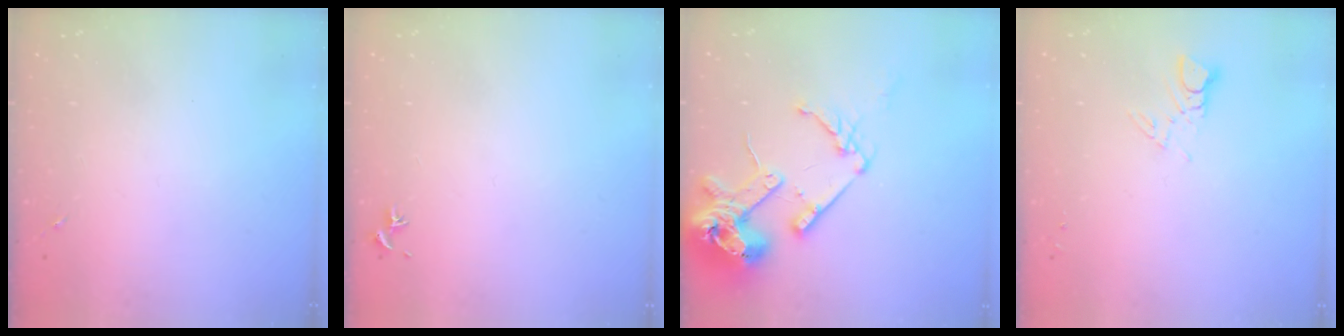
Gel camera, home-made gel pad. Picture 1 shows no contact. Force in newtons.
{"total": 0.8, "press": 0.7, "slide": 0.3}
{"total": 17.6, "press": 17.4, "slide": 2.3}
{"total": 3.9, "press": 3.9, "slide": 0.4}